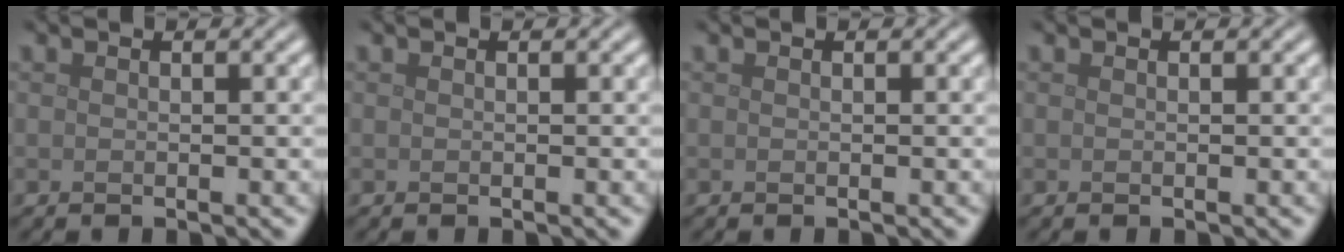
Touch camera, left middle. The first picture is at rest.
{"total": 0.0}
{"total": 0.0}
{"total": 0.0}